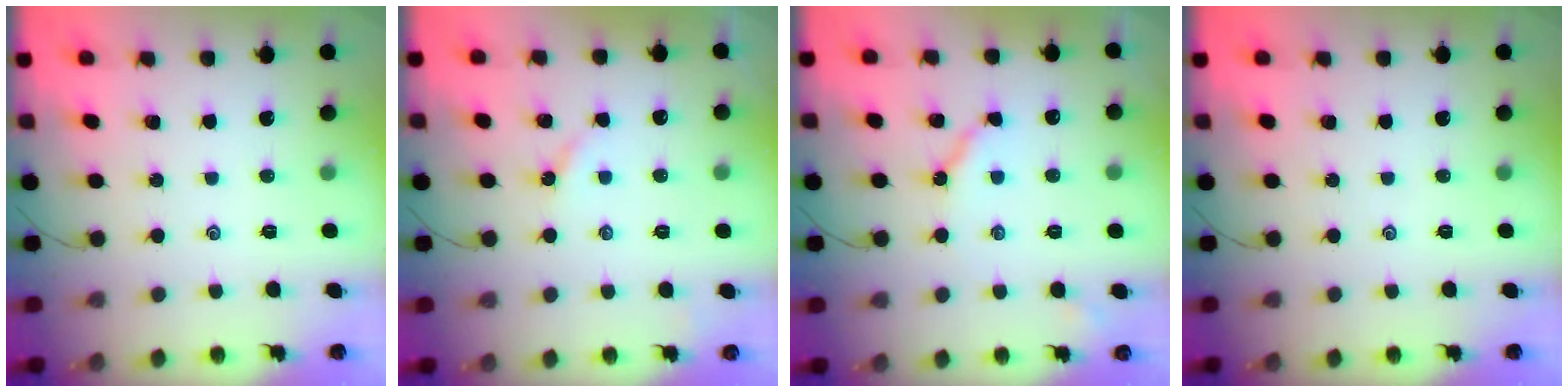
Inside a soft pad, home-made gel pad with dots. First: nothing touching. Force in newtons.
{"total": 2.5, "press": 2.5, "slide": 0.3}
{"total": 5.3, "press": 5.2, "slide": 0.7}
{"total": 0.0}